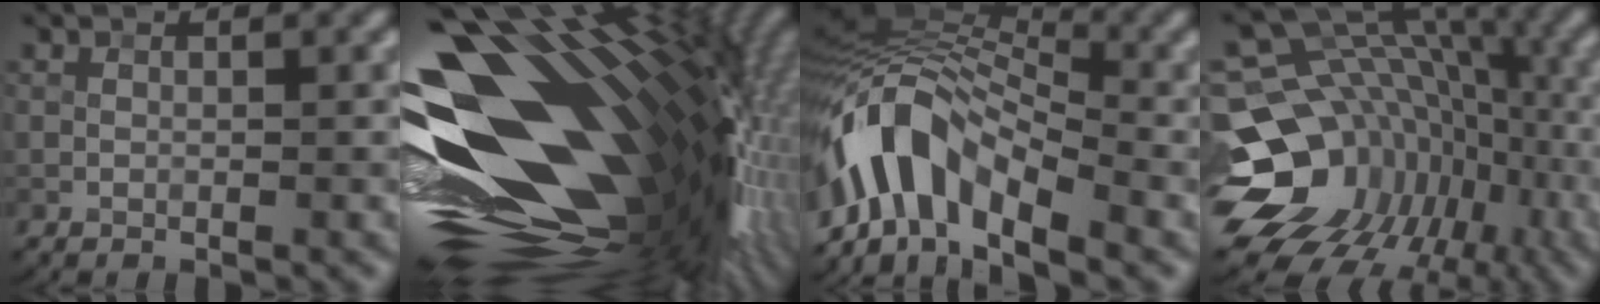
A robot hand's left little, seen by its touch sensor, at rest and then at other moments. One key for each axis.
{"total": 19.4, "fx": -0.2, "fy": 9.8, "fz": 16.8, "tx": -0.290, "ty": -0.011, "tz": 0.001}
{"total": 8.8, "fx": -4.8, "fy": 4.4, "fz": 5.9, "tx": -0.107, "ty": 0.016, "tz": -0.102}
{"total": 17.5, "fx": -5.6, "fy": 13.4, "fz": 9.6, "tx": -0.156, "ty": 0.000, "tz": -0.055}